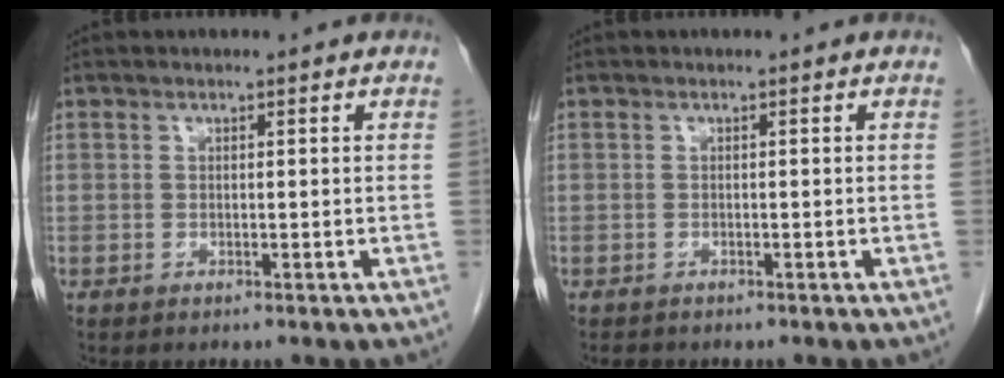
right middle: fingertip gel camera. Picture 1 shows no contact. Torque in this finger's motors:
{"motor_torque": [0.03, 0.00, -0.01, 0.00]}